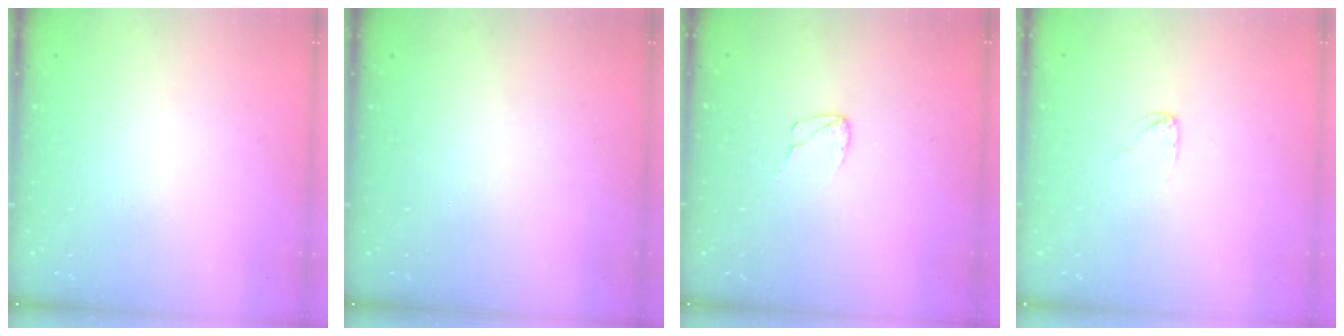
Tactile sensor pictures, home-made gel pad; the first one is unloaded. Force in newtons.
{"total": 0.0}
{"total": 2.7, "press": 2.7, "slide": 0.2}
{"total": 2.7, "press": 2.7, "slide": 0.1}